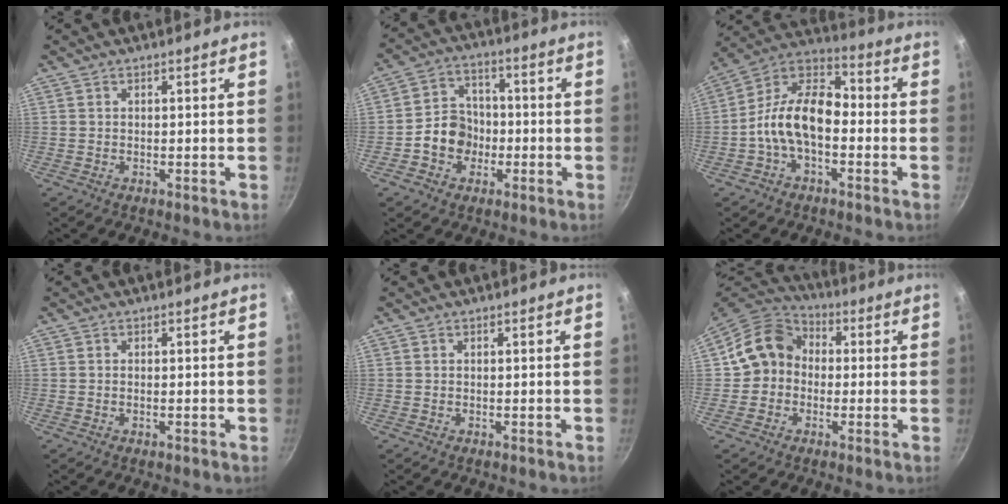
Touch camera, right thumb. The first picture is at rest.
{"total": 8.7, "force": [-2.3, 7.4, 4.0], "torque": [-0.032, 0.029, -0.050]}
{"total": 13.7, "force": [-2.8, 8.1, 10.6], "torque": [-0.169, 0.052, -0.075]}
{"total": 0.6, "force": [-0.2, 0.1, 0.5], "torque": [-0.010, 0.001, -0.004]}
{"total": 0.0}
{"total": 11.3, "force": [-0.1, 9.9, 5.5], "torque": [-0.062, 0.036, -0.023]}